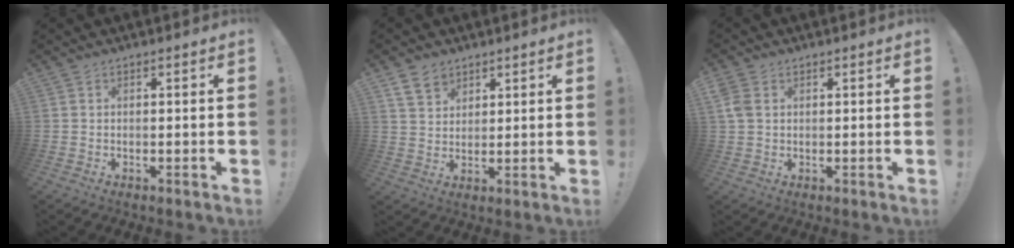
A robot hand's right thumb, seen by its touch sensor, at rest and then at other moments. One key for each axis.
{"total": 6.3, "fx": 4.4, "fy": 4.0, "fz": 1.9, "tx": -0.035, "ty": -0.019, "tz": 0.086}
{"total": 4.4, "fx": 1.6, "fy": 3.0, "fz": 2.7, "tx": -0.057, "ty": 0.002, "tz": 0.032}